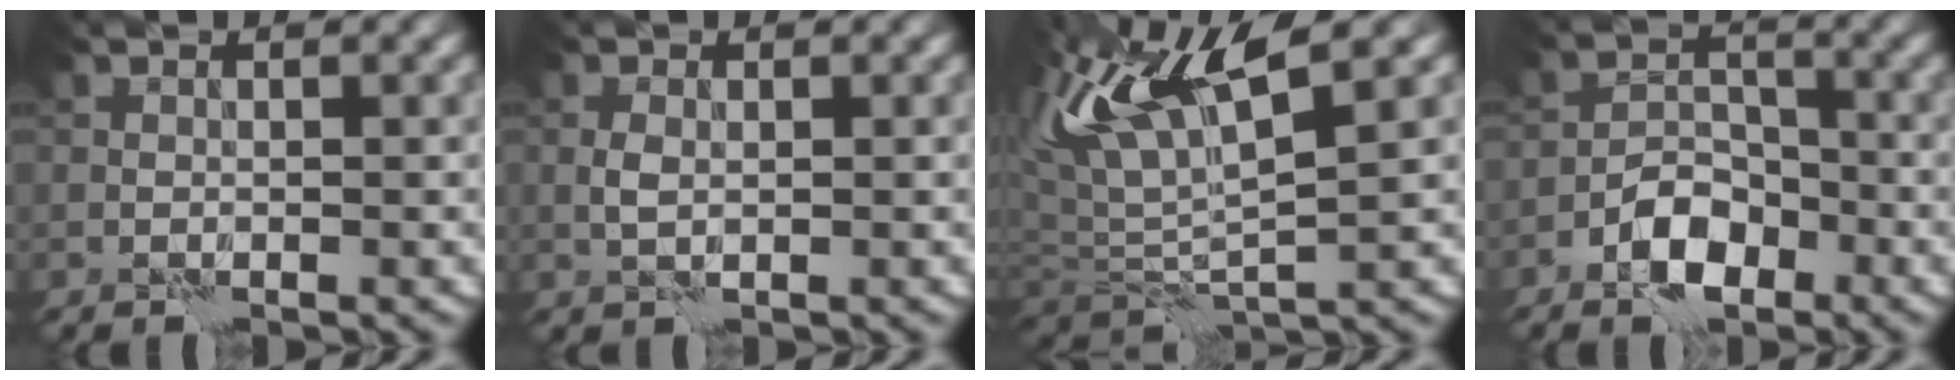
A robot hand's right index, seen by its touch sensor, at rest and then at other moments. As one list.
[{"total": 1.1, "force": [0.1, 0.7, 0.8], "torque": [-0.020, 0.003, 0.003]}, {"total": 9.8, "force": [4.8, 2.9, 8.0], "torque": [-0.176, 0.019, 0.092]}, {"total": 4.4, "force": [-2.7, 2.4, 2.5], "torque": [-0.032, 0.006, -0.053]}]